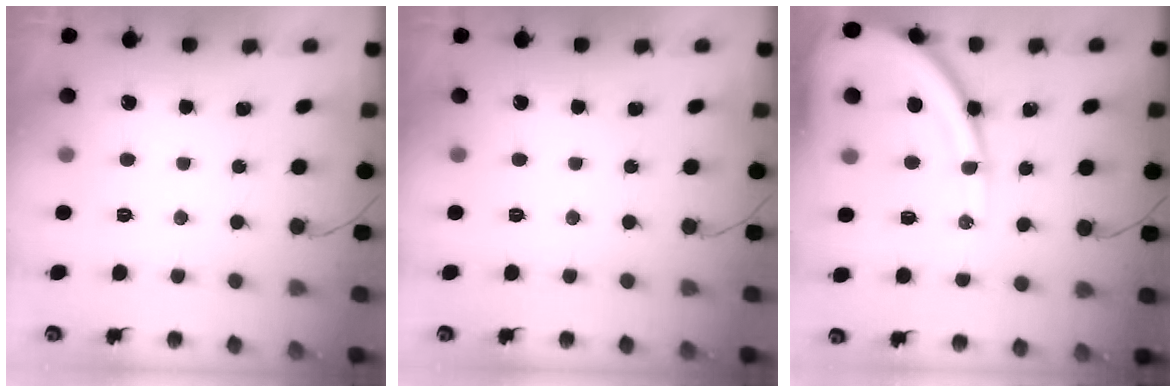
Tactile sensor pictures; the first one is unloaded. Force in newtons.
{"total": 0.0}
{"total": 18.5, "press": 18.4, "slide": 1.8}